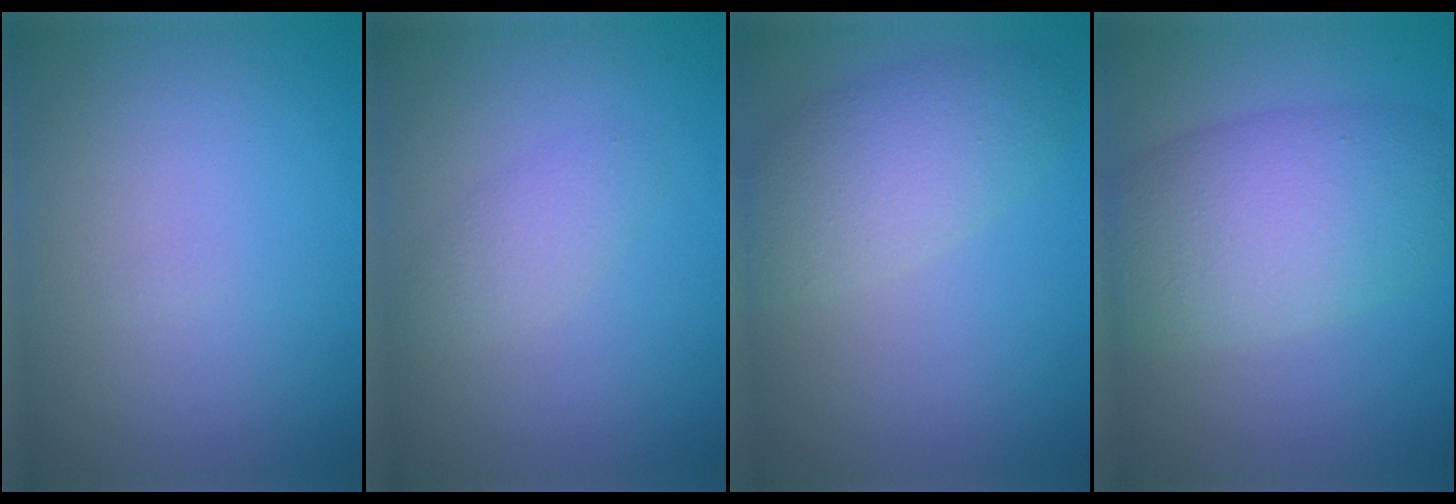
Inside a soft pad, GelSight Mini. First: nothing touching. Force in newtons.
{"total": 1.7, "press": 1.7, "slide": 0.1}
{"total": 4.6, "press": 4.6, "slide": 0.2}
{"total": 7.7, "press": 7.7, "slide": 0.2}